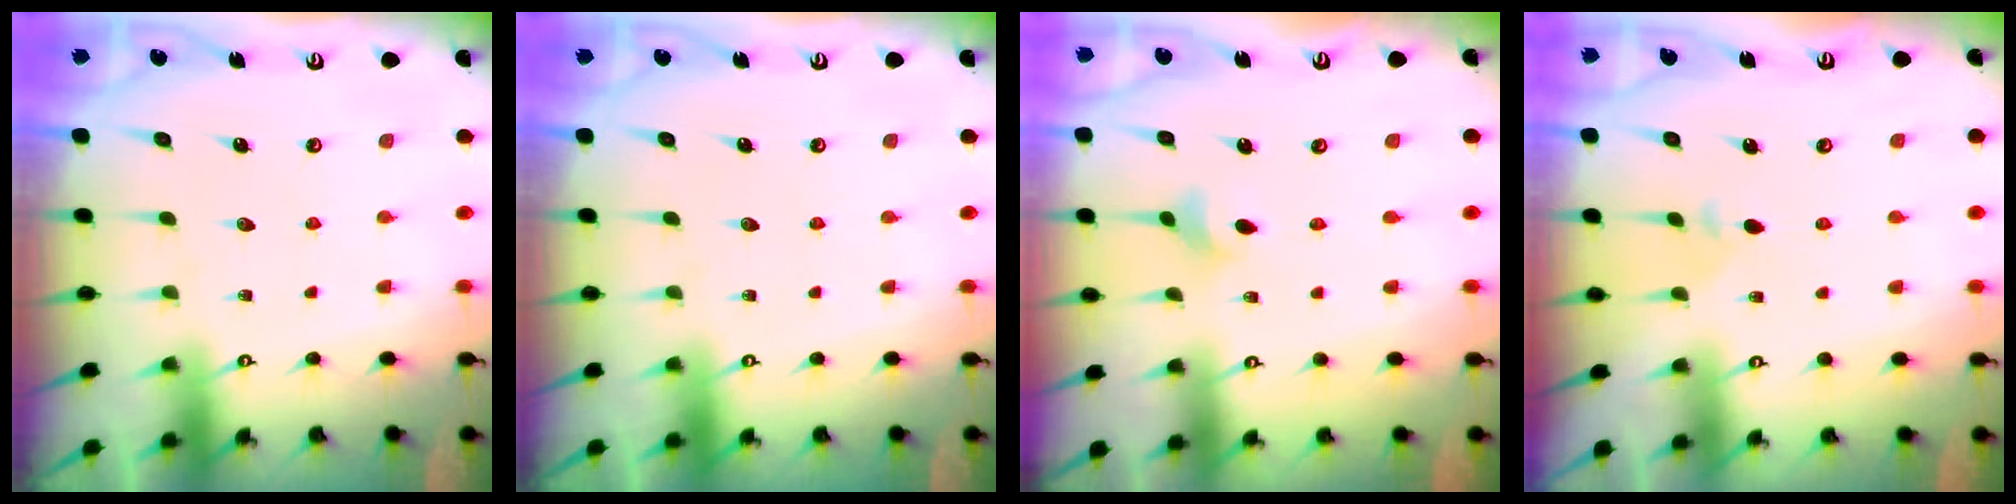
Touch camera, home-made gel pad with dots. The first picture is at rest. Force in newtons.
{"total": 0.0}
{"total": 2.9, "press": 2.8, "slide": 0.6}
{"total": 2.9, "press": 2.8, "slide": 0.6}